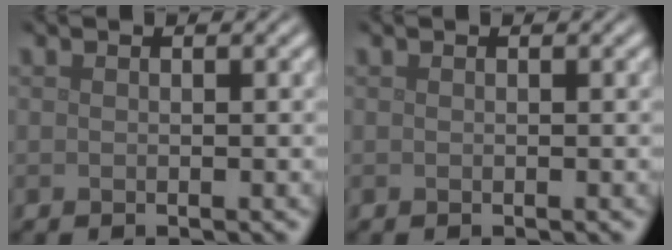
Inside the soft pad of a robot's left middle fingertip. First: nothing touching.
{"total": 0.0}